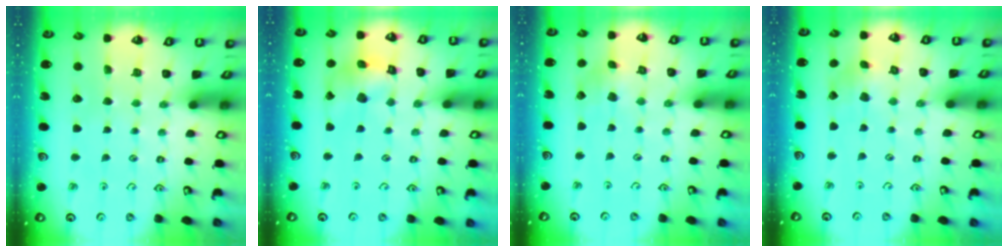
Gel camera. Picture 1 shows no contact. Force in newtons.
{"total": 11.1, "press": 11.0, "slide": 1.2}
{"total": 2.9, "press": 2.9, "slide": 0.2}
{"total": 3.0, "press": 3.0, "slide": 0.4}